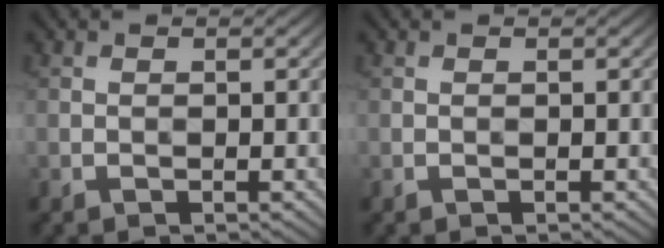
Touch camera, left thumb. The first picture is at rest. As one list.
[{"total": 0.0}]